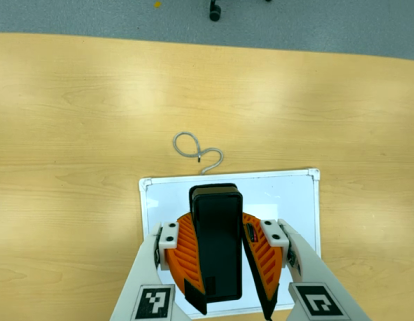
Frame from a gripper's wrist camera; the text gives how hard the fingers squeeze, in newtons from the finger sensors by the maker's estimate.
{"total": 9.9, "left": 10.3, "right": 9.5}